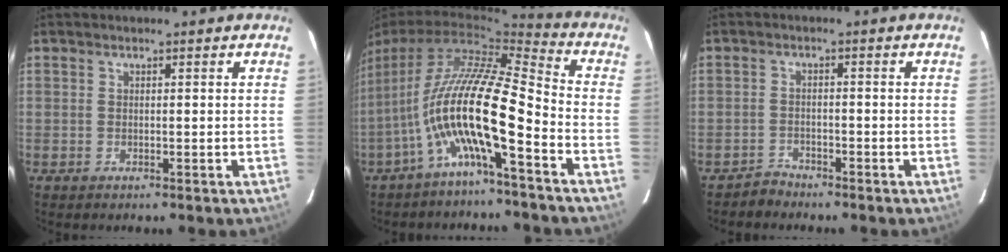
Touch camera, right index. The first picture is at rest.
{"total": 13.7, "force": [-4.9, 2.3, 12.5], "torque": [-0.226, -0.002, -0.097]}
{"total": 2.3, "force": [-2.1, 1.0, -0.4], "torque": [0.006, 0.008, -0.040]}